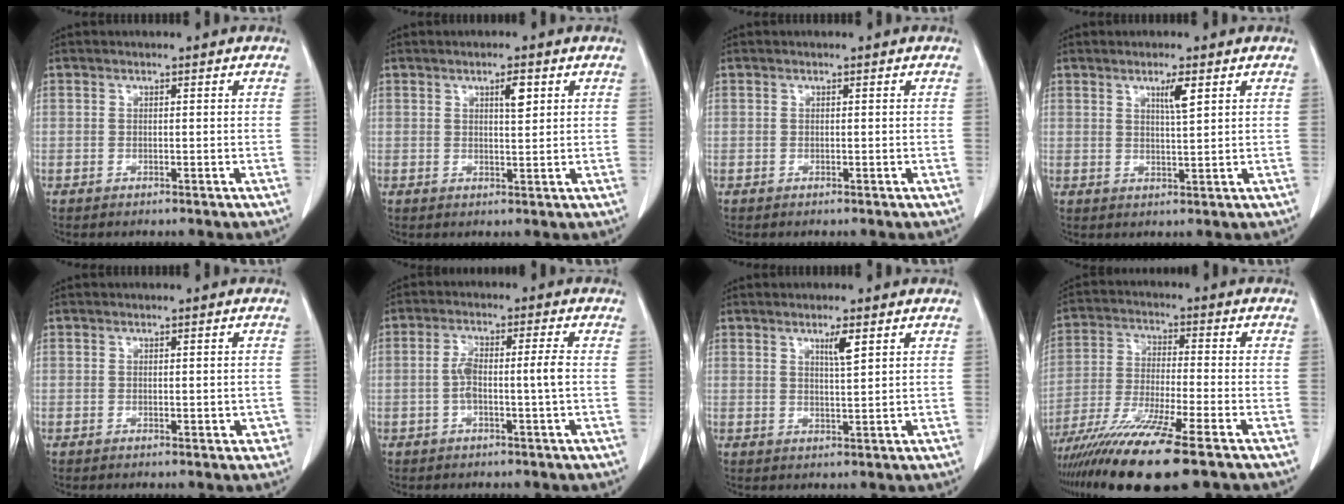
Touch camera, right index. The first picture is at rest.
{"total": 2.6, "force": [1.2, 0.5, 2.3], "torque": [-0.040, -0.004, 0.019]}
{"total": 0.0}
{"total": 3.1, "force": [1.6, 0.0, 2.7], "torque": [-0.049, -0.005, 0.029]}
{"total": 2.0, "force": [-0.4, 0.9, 1.7], "torque": [-0.016, 0.005, 0.000]}
{"total": 5.0, "force": [-0.7, 0.2, 4.9], "torque": [-0.100, 0.015, -0.010]}
{"total": 2.8, "force": [1.6, 0.0, 2.4], "torque": [-0.046, -0.004, 0.029]}
{"total": 14.3, "force": [-10.0, -0.2, 10.1], "torque": [-0.201, -0.042, -0.177]}